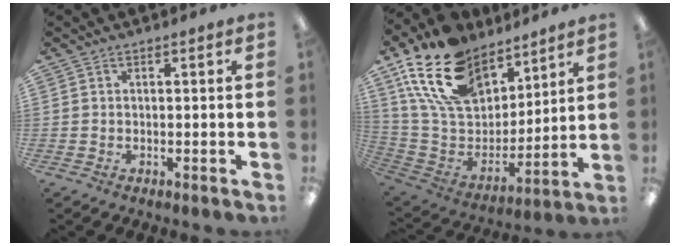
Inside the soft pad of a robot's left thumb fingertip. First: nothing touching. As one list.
[{"total": 21.1, "force": [13.4, 12.6, 10.4], "torque": [-0.217, -0.068, 0.251]}]